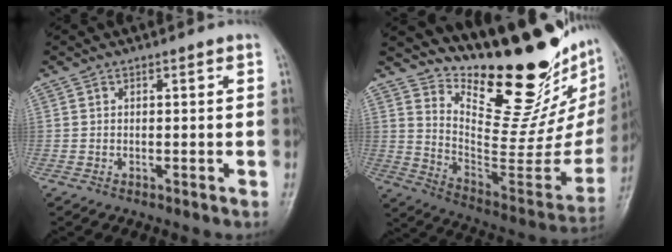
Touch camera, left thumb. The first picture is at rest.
{"total": 28.7, "force": [20.1, 9.6, 18.1], "torque": [-0.233, -0.134, 0.309]}